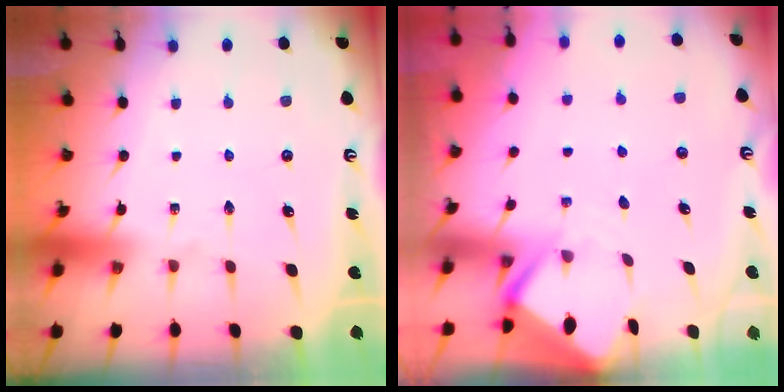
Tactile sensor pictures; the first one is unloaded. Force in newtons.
{"total": 3.1, "press": 3.1, "slide": 0.3}